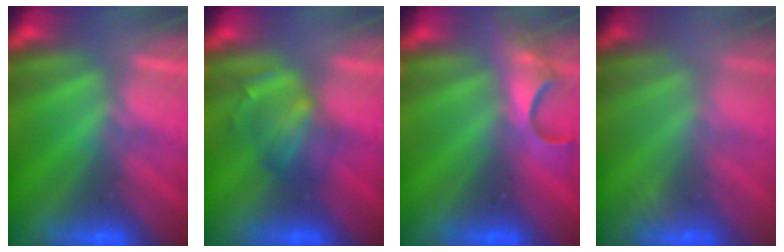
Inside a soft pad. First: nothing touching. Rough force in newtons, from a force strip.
{"total": 2.4}
{"total": 4.6}
{"total": 2.6}